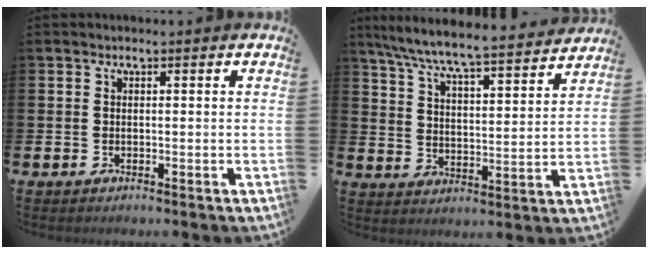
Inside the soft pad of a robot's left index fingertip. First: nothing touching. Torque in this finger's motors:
{"motor_torque": [1.04, -1.10, 0.70, 0.21]}